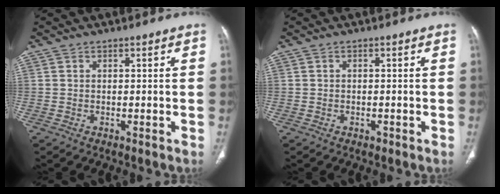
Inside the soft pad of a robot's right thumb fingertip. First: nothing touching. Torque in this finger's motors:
{"motor_torque": [-0.03, 0.27, -0.26, 0.11, 0.08]}